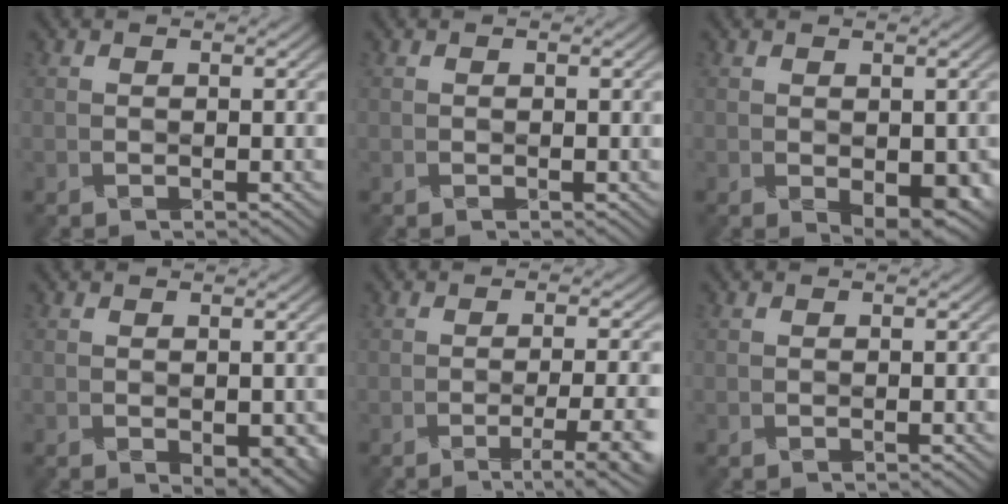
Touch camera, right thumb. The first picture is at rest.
{"total": 0.0}
{"total": 3.8, "force": [-1.1, 2.0, 3.1], "torque": [-0.048, -0.013, -0.013]}
{"total": 2.8, "force": [-0.8, 1.5, 2.2], "torque": [-0.033, -0.012, -0.005]}
{"total": 6.9, "force": [-2.8, 1.6, 6.1], "torque": [-0.065, 0.000, -0.036]}
{"total": 0.0}